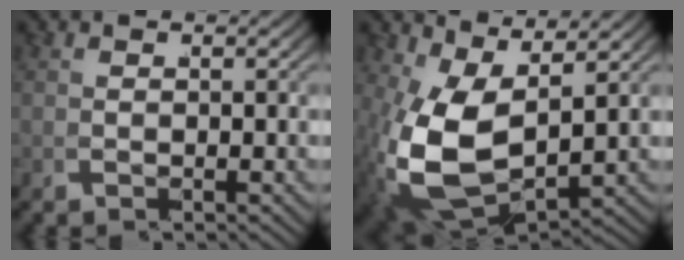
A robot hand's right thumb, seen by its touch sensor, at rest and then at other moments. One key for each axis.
{"total": 10.8, "fx": -0.2, "fy": 6.7, "fz": 8.6, "tx": -0.229, "ty": -0.063, "tz": 0.035}